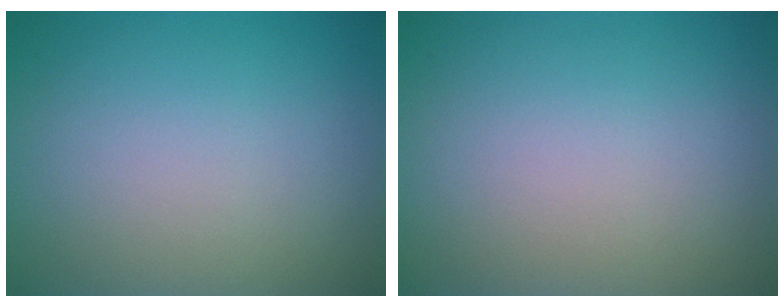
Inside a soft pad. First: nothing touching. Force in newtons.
{"total": 0.0}